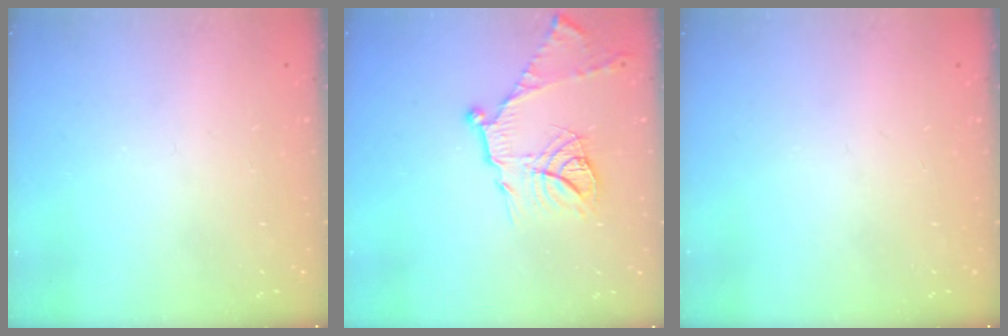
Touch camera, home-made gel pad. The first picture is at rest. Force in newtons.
{"total": 16.0, "press": 16.0, "slide": 1.4}
{"total": 0.0}